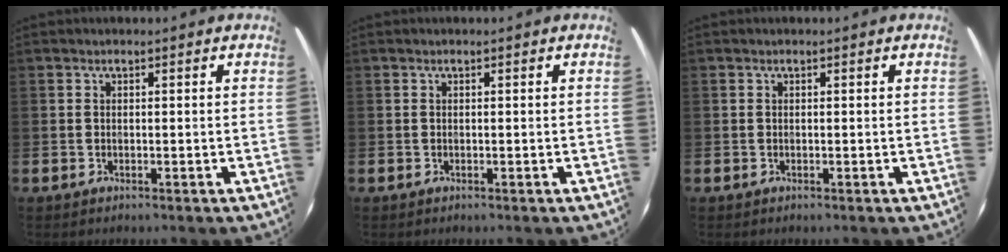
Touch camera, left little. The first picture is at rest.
{"total": 0.0}
{"total": 0.0}